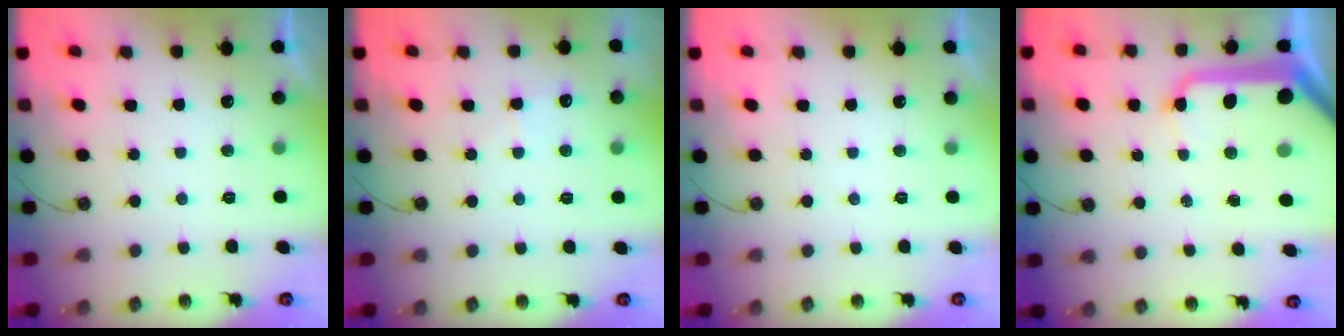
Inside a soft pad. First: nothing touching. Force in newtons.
{"total": 4.9, "press": 4.8, "slide": 0.6}
{"total": 0.0}
{"total": 18.6, "press": 18.5, "slide": 2.1}